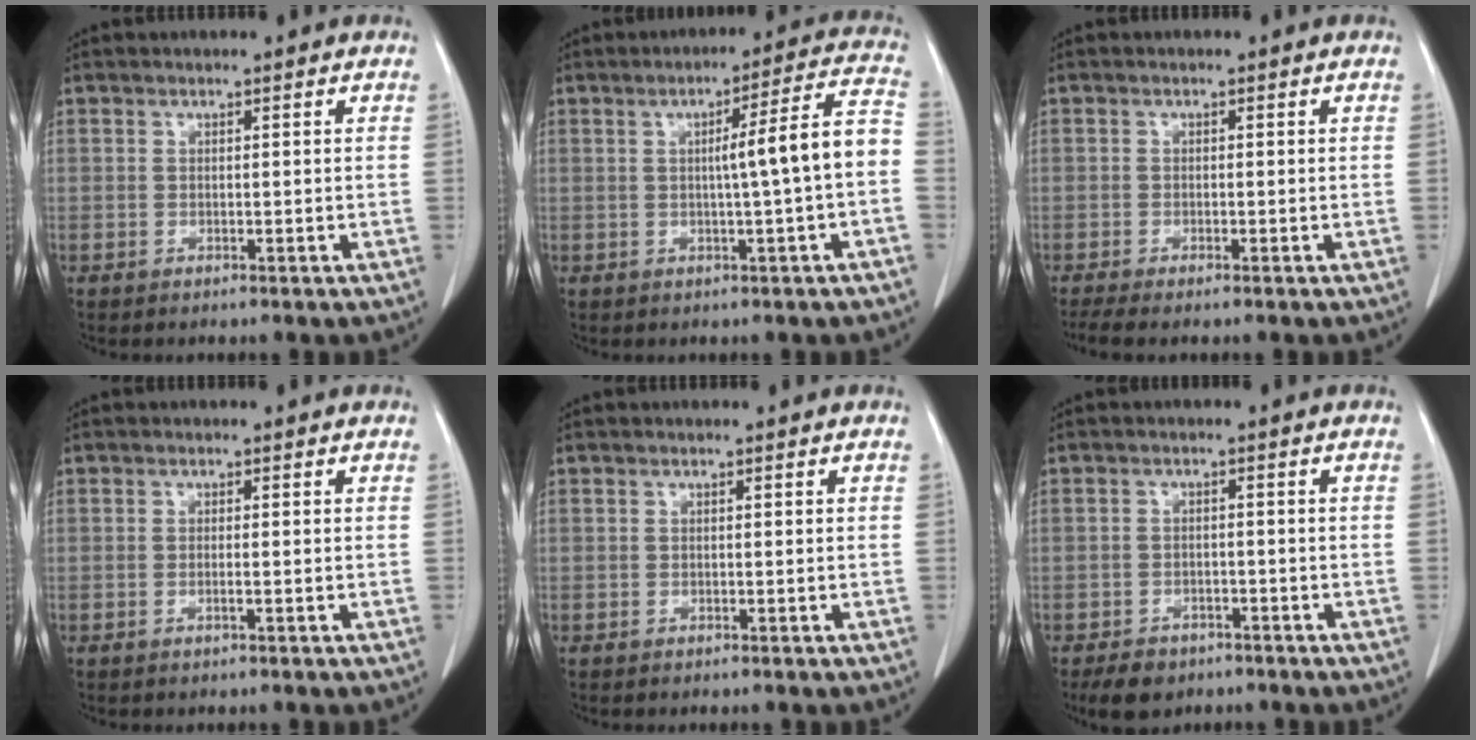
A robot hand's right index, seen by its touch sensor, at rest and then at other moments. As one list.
[{"total": 8.9, "force": [-0.7, -0.5, 8.9], "torque": [-0.123, 0.021, -0.012]}, {"total": 3.2, "force": [-2.5, 0.3, 1.9], "torque": [-0.035, -0.010, -0.042]}, {"total": 0.7, "force": [-0.3, -0.1, 0.6], "torque": [-0.013, 0.001, -0.004]}, {"total": 0.0}, {"total": 5.1, "force": [-4.0, 2.6, 1.7], "torque": [-0.026, 0.000, -0.062]}]